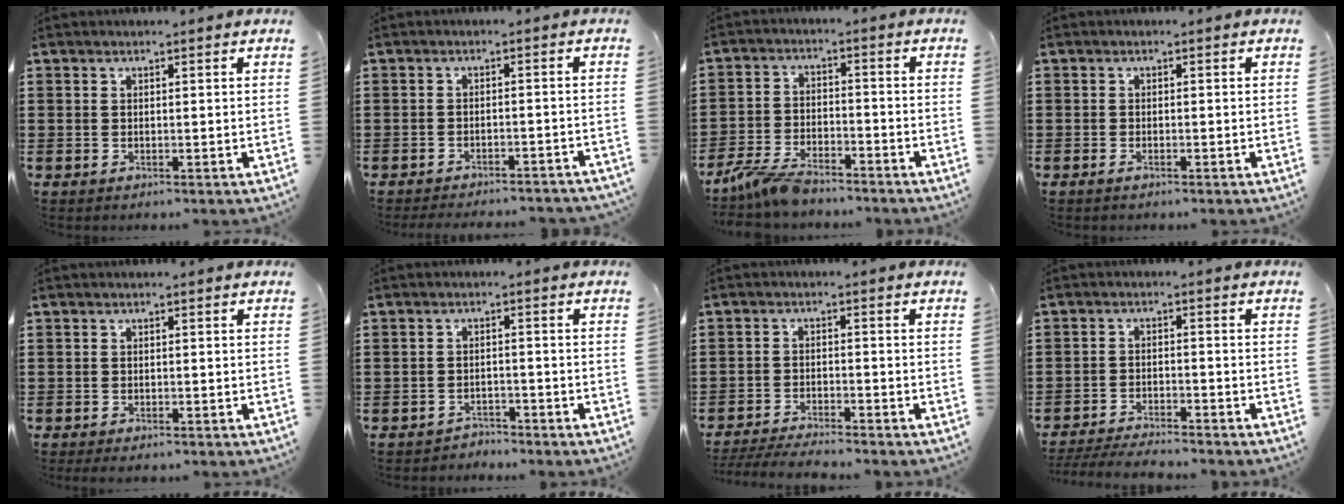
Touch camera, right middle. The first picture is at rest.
{"total": 2.3, "force": [-2.3, -0.1, 0.2], "torque": [-0.006, 0.002, -0.048]}
{"total": 6.0, "force": [-5.4, 1.3, 2.3], "torque": [-0.065, -0.003, -0.110]}
{"total": 0.6, "force": [-0.4, 0.1, 0.4], "torque": [-0.011, -0.006, -0.007]}
{"total": 0.6, "force": [-0.5, 0.1, 0.2], "torque": [-0.003, -0.003, -0.010]}
{"total": 2.1, "force": [-2.0, 0.3, -0.1], "torque": [-0.006, 0.000, -0.045]}
{"total": 3.4, "force": [-3.3, 0.0, 0.7], "torque": [-0.020, -0.003, -0.070]}
{"total": 3.7, "force": [-3.6, 0.2, 0.7], "torque": [-0.019, -0.001, -0.077]}